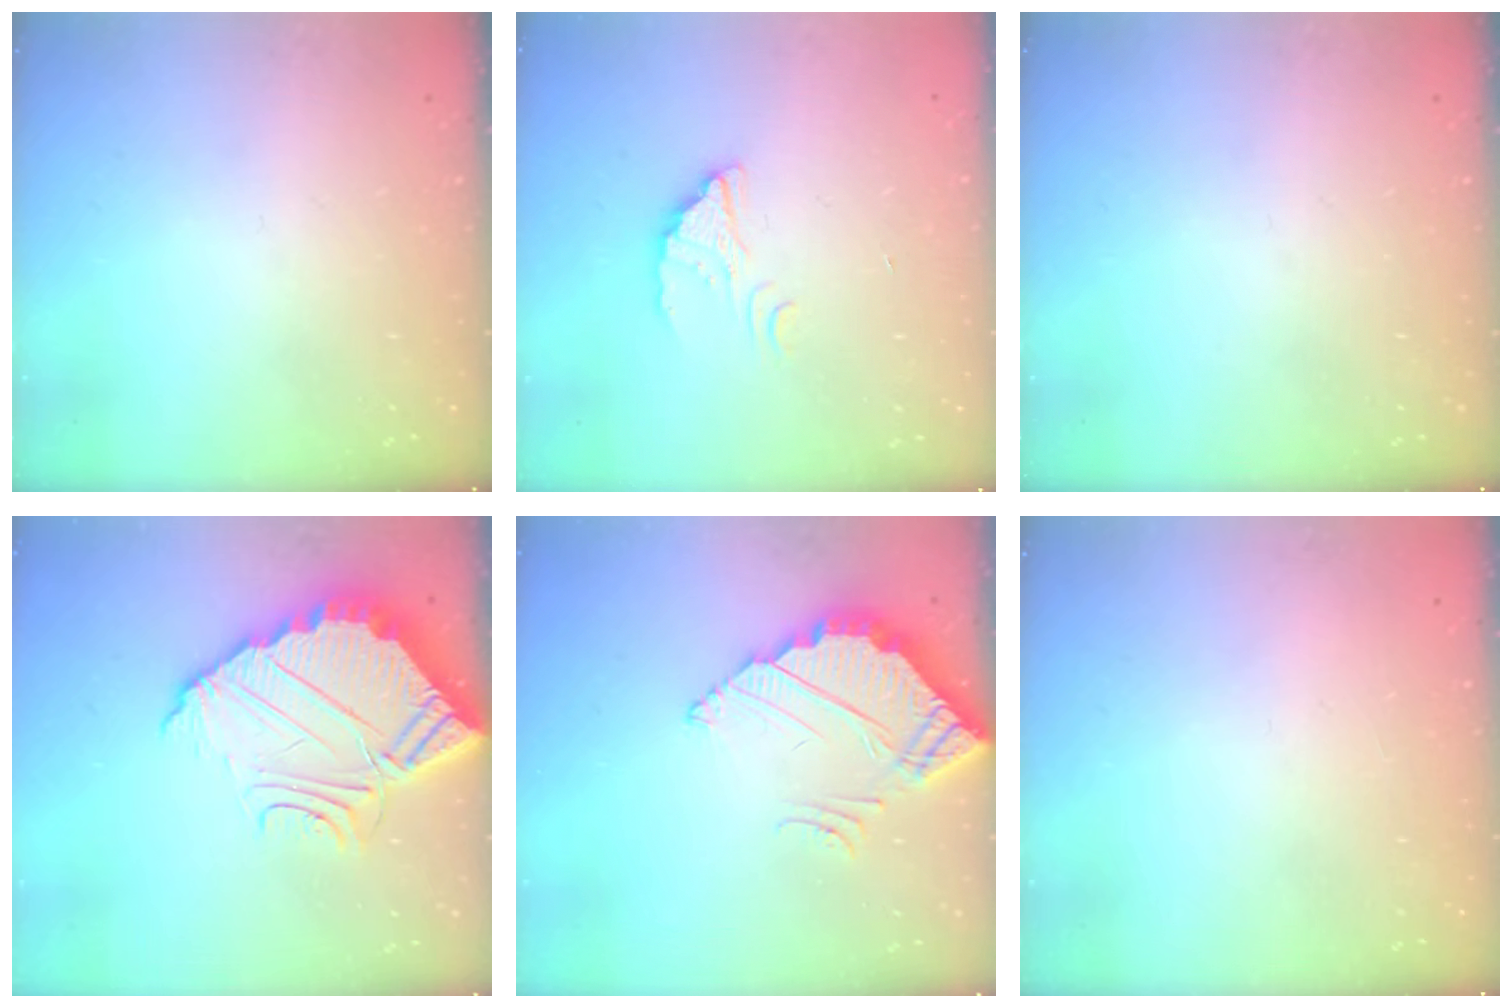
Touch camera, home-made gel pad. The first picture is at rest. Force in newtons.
{"total": 2.3, "press": 2.3, "slide": 0.2}
{"total": 0.0}
{"total": 12.3, "press": 12.2, "slide": 1.0}
{"total": 4.0, "press": 4.0, "slide": 0.2}
{"total": 2.2, "press": 2.2, "slide": 0.1}